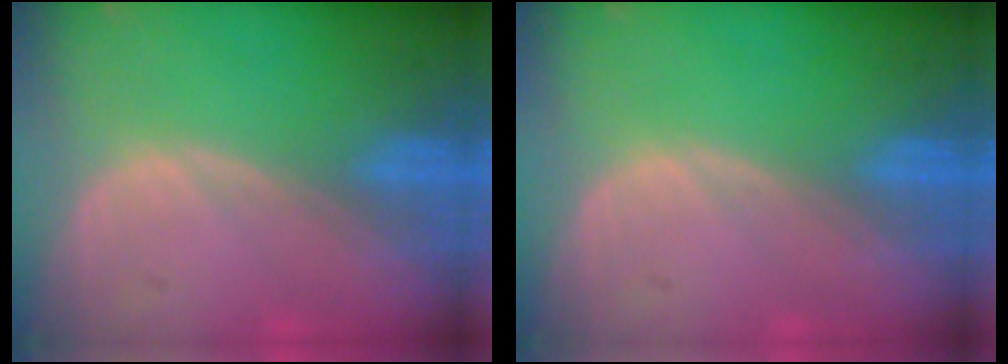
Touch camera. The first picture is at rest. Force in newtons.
{"total": 0.0}